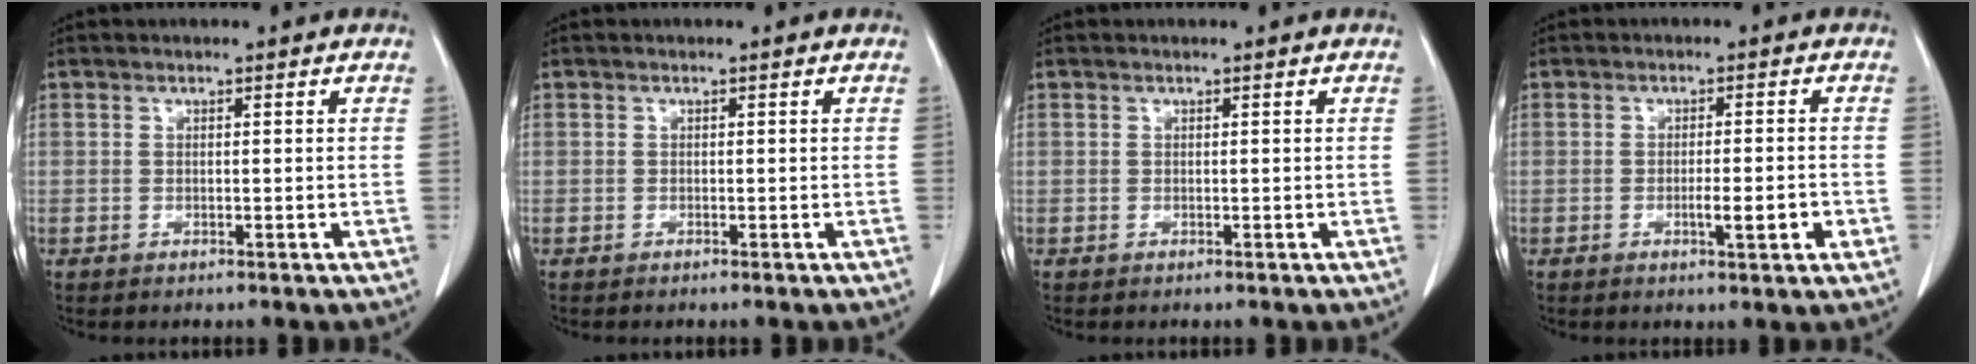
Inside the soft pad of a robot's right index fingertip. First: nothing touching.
{"total": 0.0}
{"total": 0.0}
{"total": 4.3, "force": [-1.3, 0.5, 4.1], "torque": [-0.064, -0.003, -0.018]}